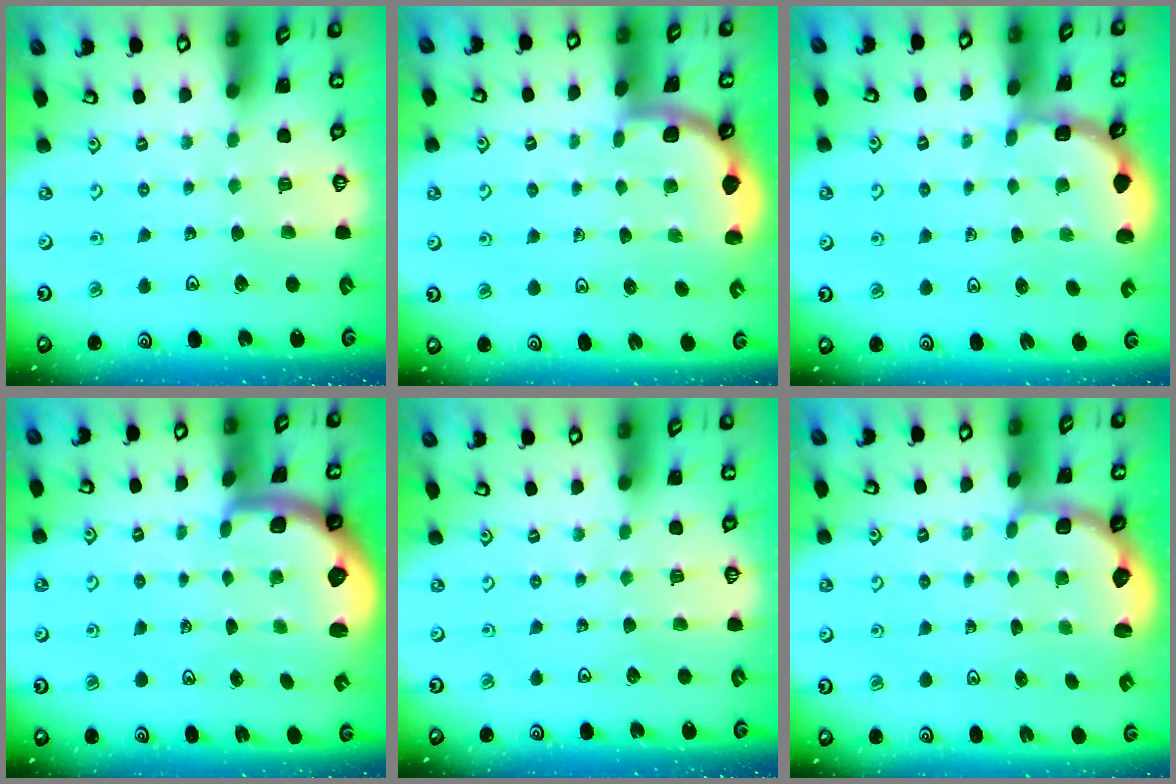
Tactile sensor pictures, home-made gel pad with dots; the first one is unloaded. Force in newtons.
{"total": 2.2, "press": 2.2, "slide": 0.1}
{"total": 1.9, "press": 1.9, "slide": 0.3}
{"total": 1.7, "press": 1.6, "slide": 0.4}
{"total": 0.0}
{"total": 2.9, "press": 2.4, "slide": 1.6}